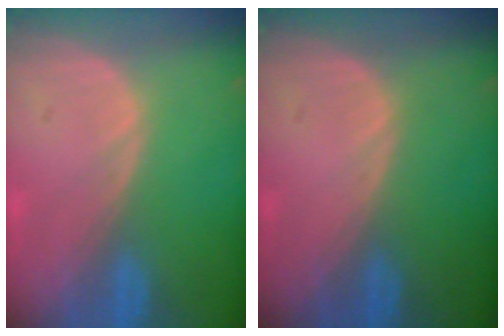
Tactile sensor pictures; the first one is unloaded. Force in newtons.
{"total": 0.0}